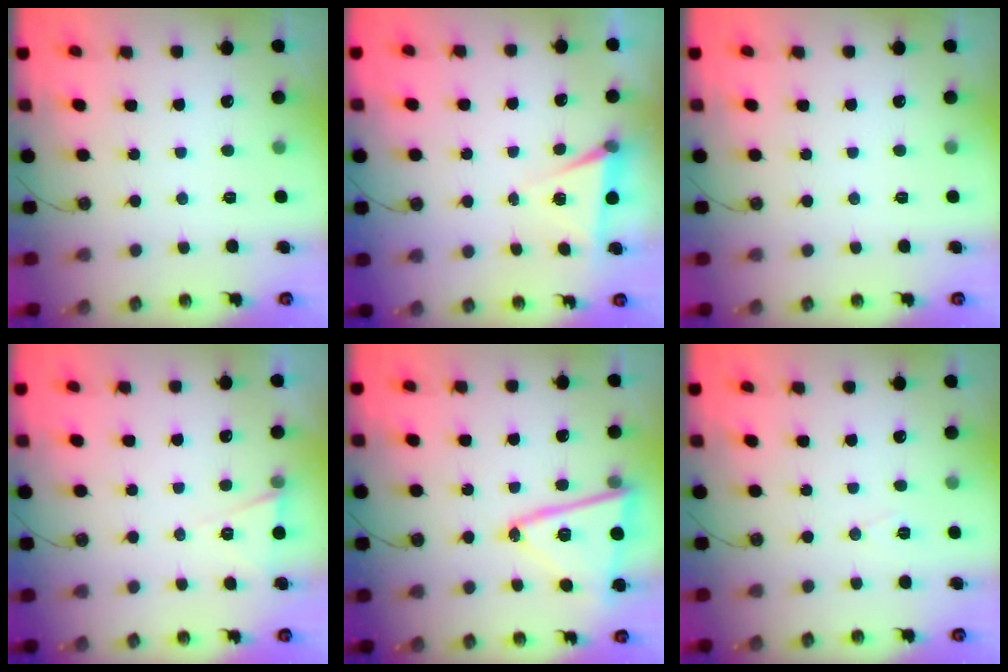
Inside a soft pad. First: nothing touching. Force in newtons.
{"total": 5.3, "press": 2.9, "slide": 4.4}
{"total": 0.0}
{"total": 6.3, "press": 4.2, "slide": 4.7}
{"total": 16.1, "press": 16.1, "slide": 1.2}
{"total": 5.7, "press": 3.5, "slide": 4.4}